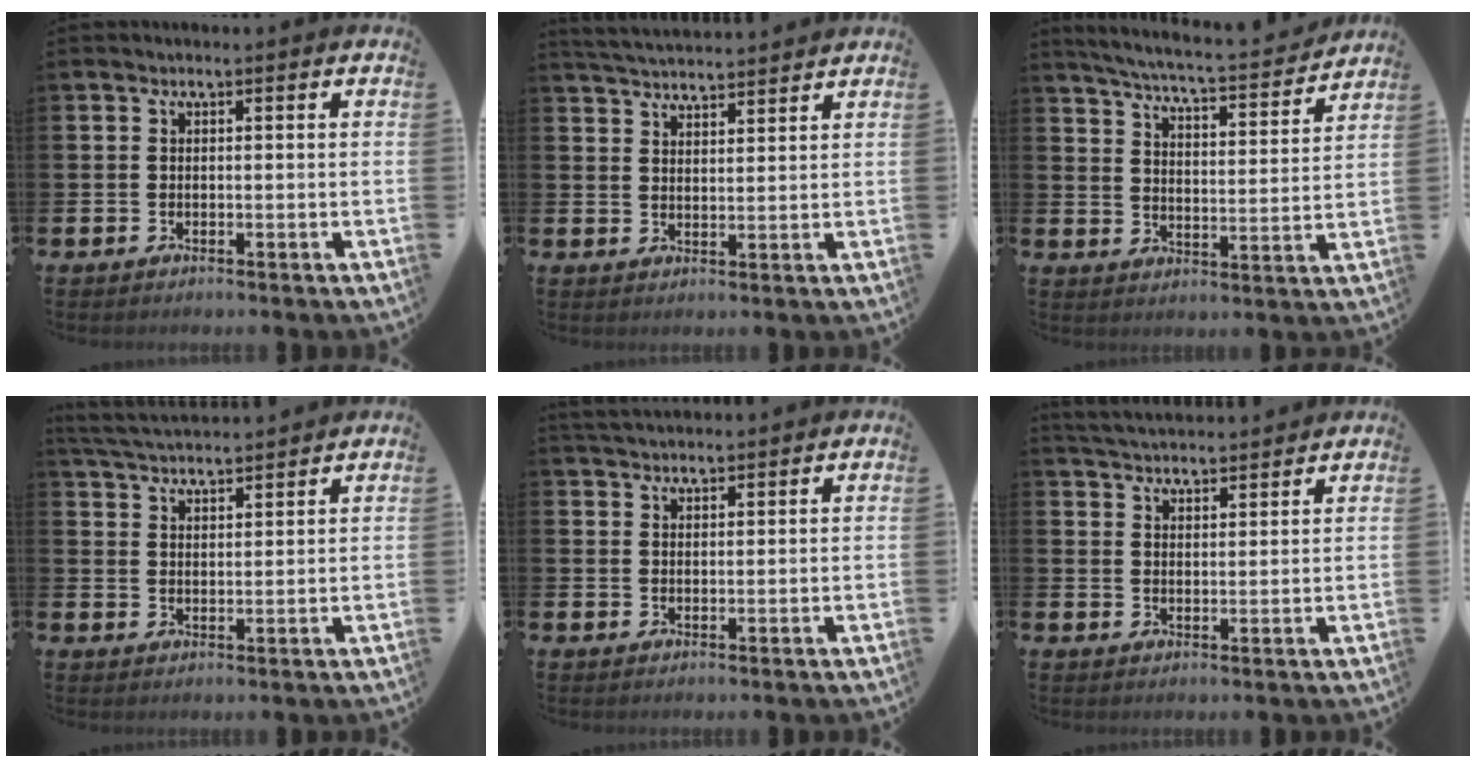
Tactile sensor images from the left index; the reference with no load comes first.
{"total": 4.2, "force": [4.2, 0.2, 0.1], "torque": [-0.011, -0.023, 0.077]}
{"total": 5.5, "force": [5.3, 0.0, 1.5], "torque": [-0.055, -0.045, 0.086]}
{"total": 4.4, "force": [4.3, 0.3, 0.2], "torque": [-0.025, -0.024, 0.079]}
{"total": 3.0, "force": [2.9, 0.5, 0.3], "torque": [-0.012, -0.010, 0.054]}
{"total": 4.3, "force": [4.3, 0.3, -0.1], "torque": [-0.009, -0.025, 0.077]}